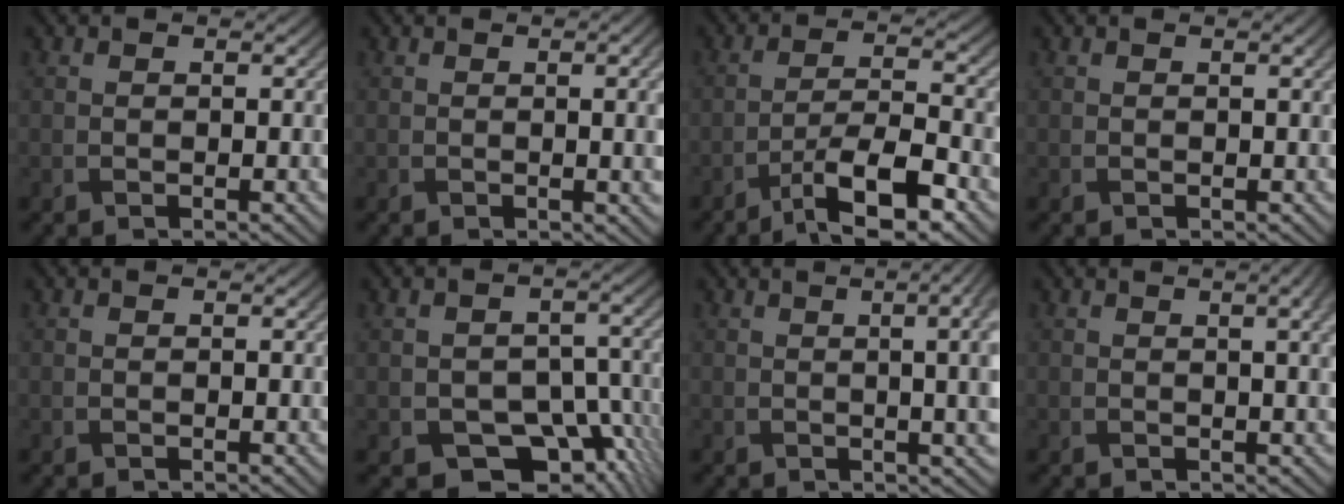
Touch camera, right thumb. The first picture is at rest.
{"total": 5.0, "force": [0.1, 1.4, 4.8], "torque": [-0.059, 0.002, 0.006]}
{"total": 9.2, "force": [-5.8, 2.2, 6.8], "torque": [-0.120, 0.003, -0.102]}
{"total": 1.0, "force": [0.4, 0.1, 0.9], "torque": [-0.014, 0.003, 0.005]}
{"total": 0.0}
{"total": 11.2, "force": [-5.7, 7.5, 6.1], "torque": [-0.074, -0.010, -0.077]}
{"total": 8.9, "force": [1.4, 3.0, 8.3], "torque": [-0.074, 0.024, 0.009]}
{"total": 4.3, "force": [1.3, 1.1, 4.0], "torque": [-0.051, 0.012, 0.014]}